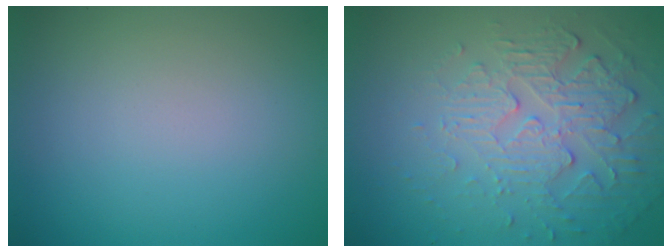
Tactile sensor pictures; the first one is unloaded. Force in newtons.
{"total": 6.0, "press": 3.6, "slide": 4.8}